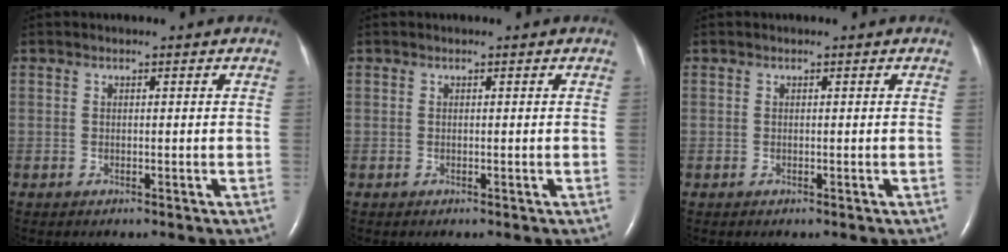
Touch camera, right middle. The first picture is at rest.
{"total": 0.0}
{"total": 0.0}